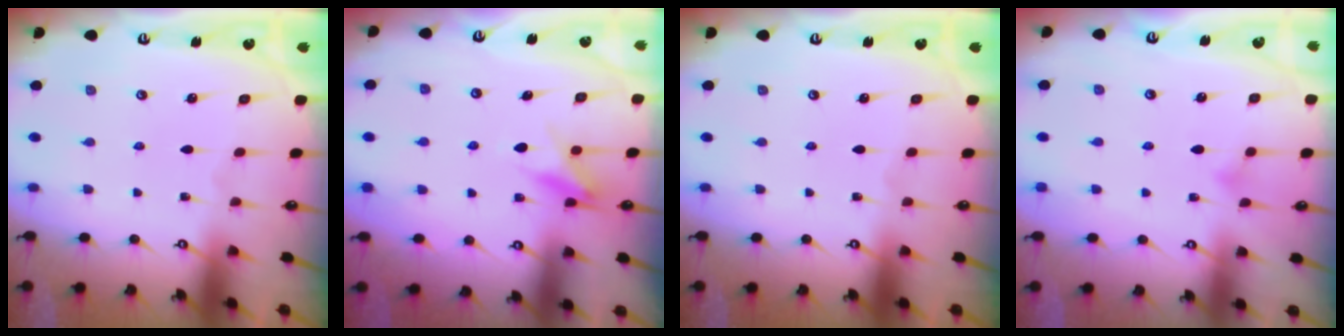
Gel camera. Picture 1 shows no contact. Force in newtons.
{"total": 7.7, "press": 7.6, "slide": 1.2}
{"total": 0.0}
{"total": 6.3, "press": 6.3, "slide": 0.6}